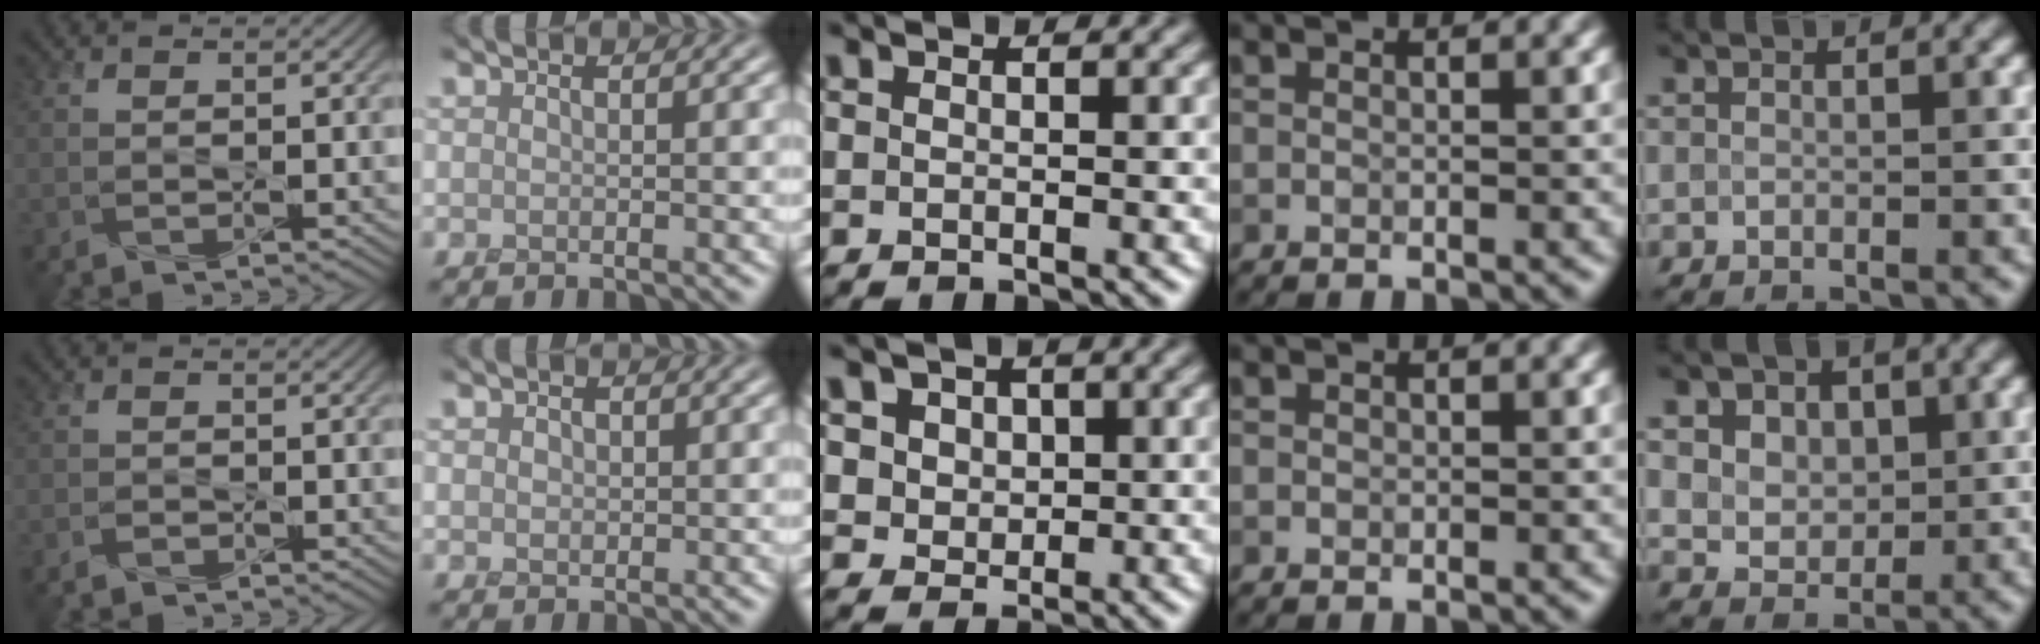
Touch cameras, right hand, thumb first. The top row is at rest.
{"thumb": {"total": 1.1, "force": [-0.8, 0.5, 0.4], "torque": [-0.009, -0.001, -0.017]}, "index": {"total": 1.3, "force": [0.3, 1.2, 0.6], "torque": [-0.014, -0.003, 0.004]}, "middle": {"total": 4.3, "force": [1.8, 3.5, 1.7], "torque": [-0.035, 0.005, 0.031]}, "little": {"total": 7.0, "force": [2.9, 5.2, 3.6], "torque": [-0.059, 0.022, 0.034]}}